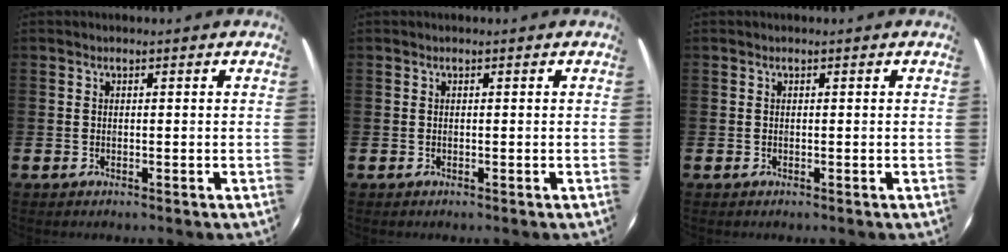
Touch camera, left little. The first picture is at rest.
{"total": 0.0}
{"total": 0.0}